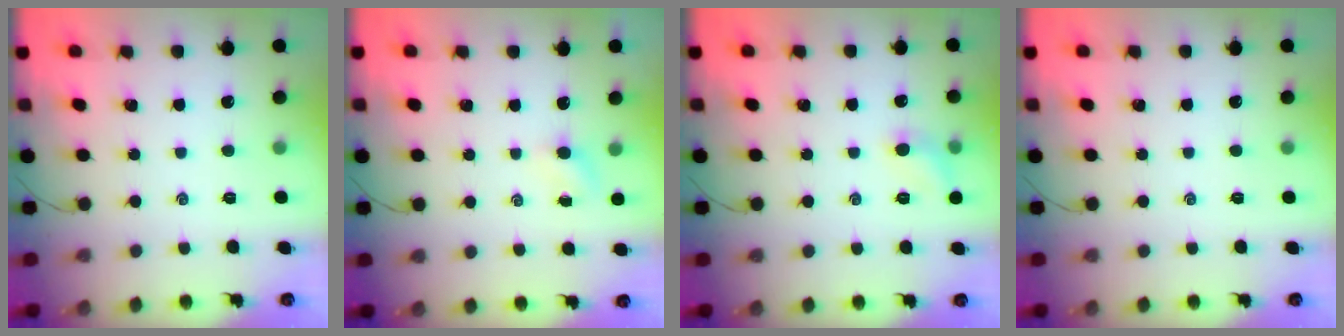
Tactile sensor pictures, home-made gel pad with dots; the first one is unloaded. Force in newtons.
{"total": 3.2, "press": 3.0, "slide": 1.1}
{"total": 6.3, "press": 6.1, "slide": 1.6}
{"total": 0.0}